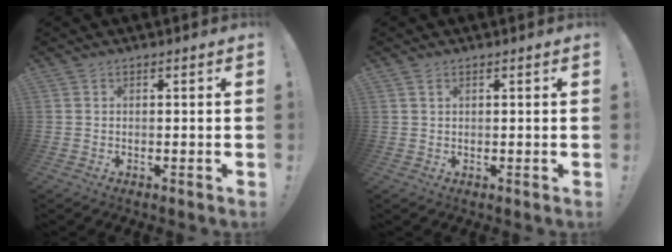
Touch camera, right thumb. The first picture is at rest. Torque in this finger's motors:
{"motor_torque": [-0.02, -0.19, -0.04, -0.07, 0.03]}